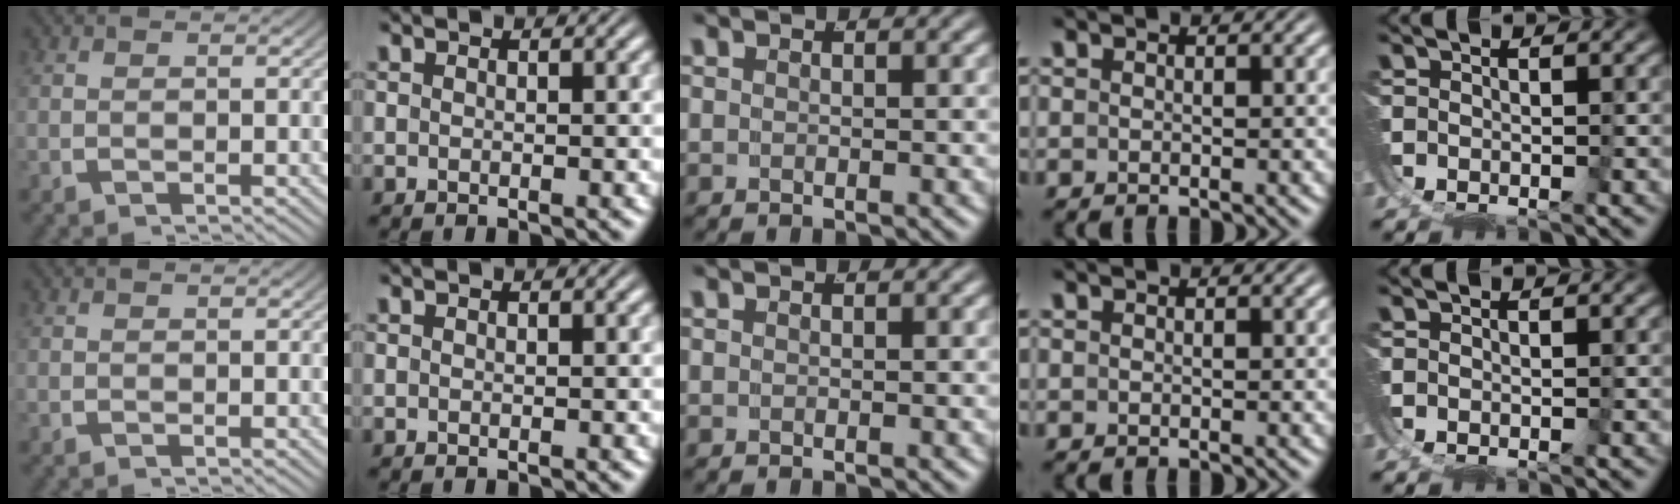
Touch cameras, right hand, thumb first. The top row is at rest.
{}